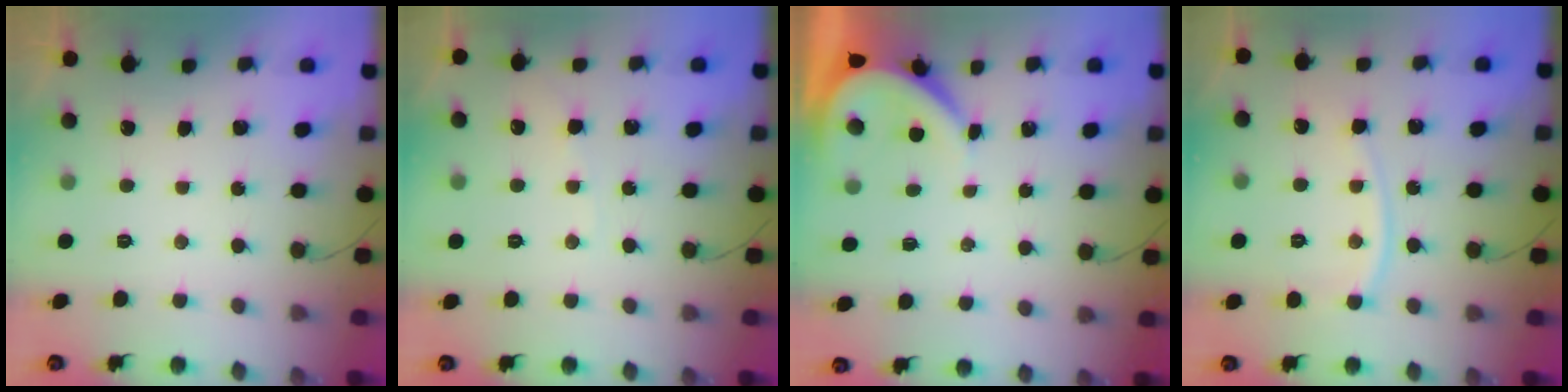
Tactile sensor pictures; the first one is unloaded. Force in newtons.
{"total": 3.0, "press": 3.0, "slide": 0.3}
{"total": 4.3, "press": 4.3, "slide": 0.3}
{"total": 9.2, "press": 9.1, "slide": 1.1}